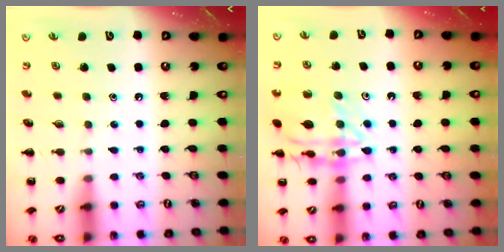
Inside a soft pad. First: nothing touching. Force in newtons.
{"total": 16.1, "press": 16.1, "slide": 0.8}